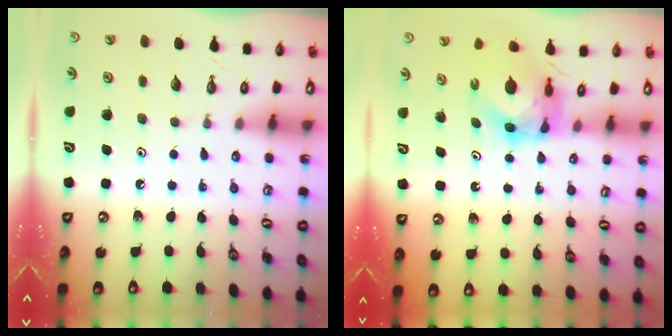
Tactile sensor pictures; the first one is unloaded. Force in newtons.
{"total": 5.7, "press": 5.7, "slide": 0.3}